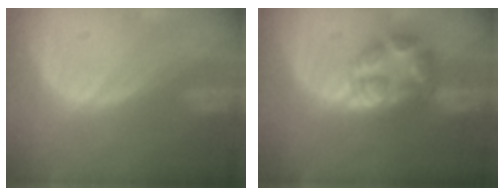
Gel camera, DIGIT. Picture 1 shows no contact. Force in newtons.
{"total": 6.3, "press": 6.3, "slide": 0.1}